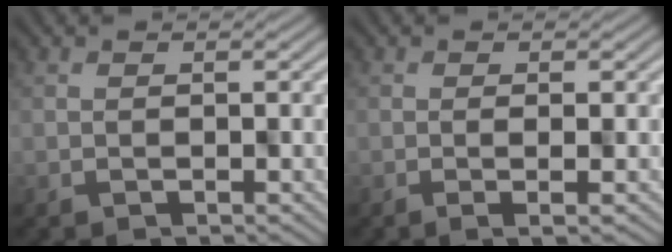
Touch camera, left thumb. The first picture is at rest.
{"total": 2.0, "force": [-0.4, 0.2, 1.9], "torque": [-0.027, 0.008, -0.009]}